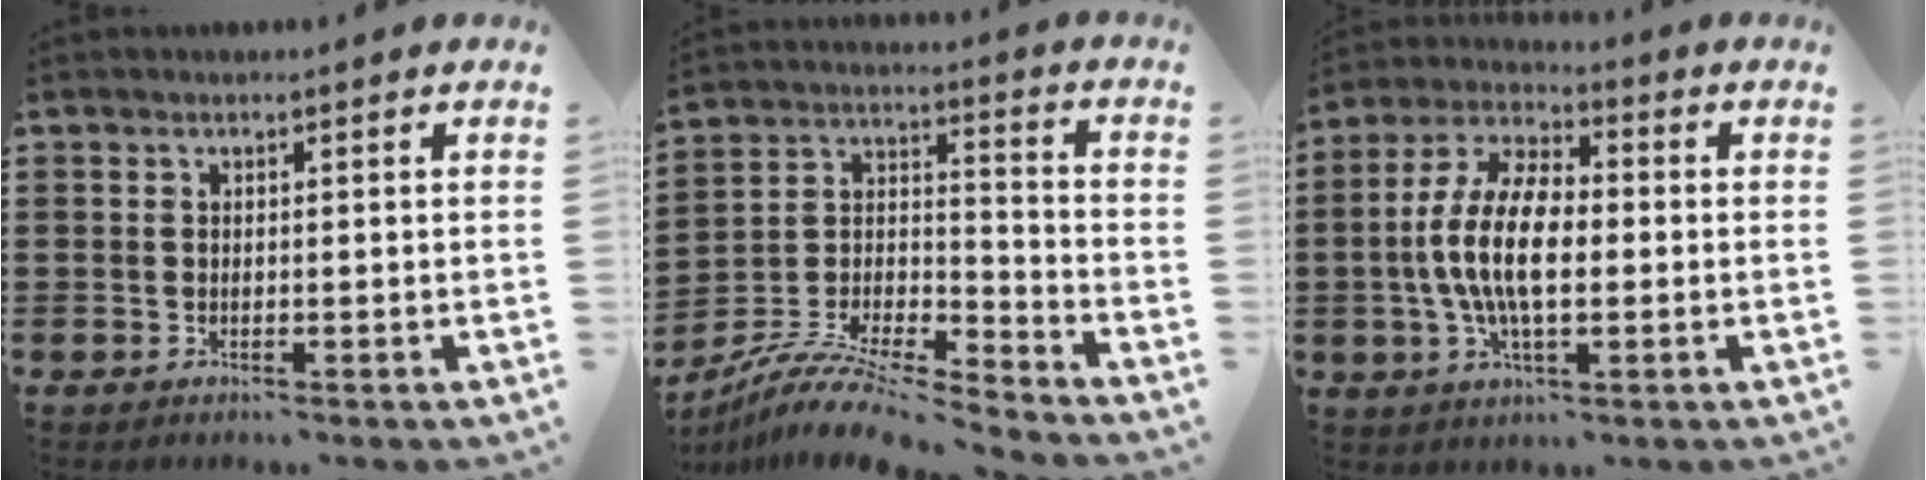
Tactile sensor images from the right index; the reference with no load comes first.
{"total": 9.5, "force": [-8.8, 1.1, 3.5], "torque": [-0.072, 0.009, -0.179]}
{"total": 11.3, "force": [-1.1, 5.1, 10.0], "torque": [-0.223, -0.002, -0.026]}